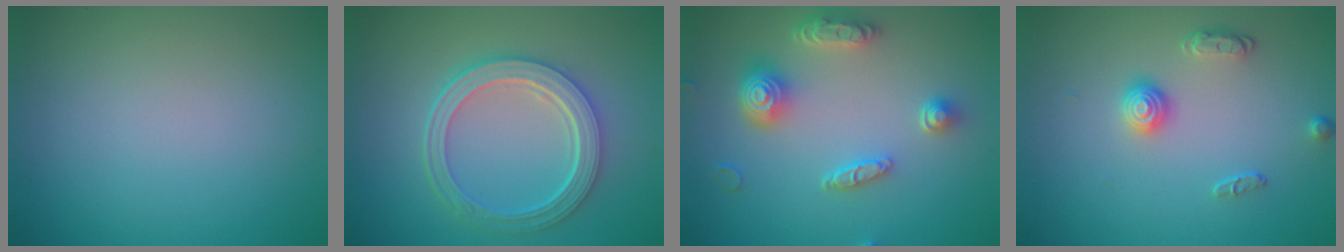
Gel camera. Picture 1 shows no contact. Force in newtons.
{"total": 5.6, "press": 4.1, "slide": 3.8}
{"total": 4.8, "press": 4.0, "slide": 2.8}
{"total": 2.1, "press": 1.6, "slide": 1.4}